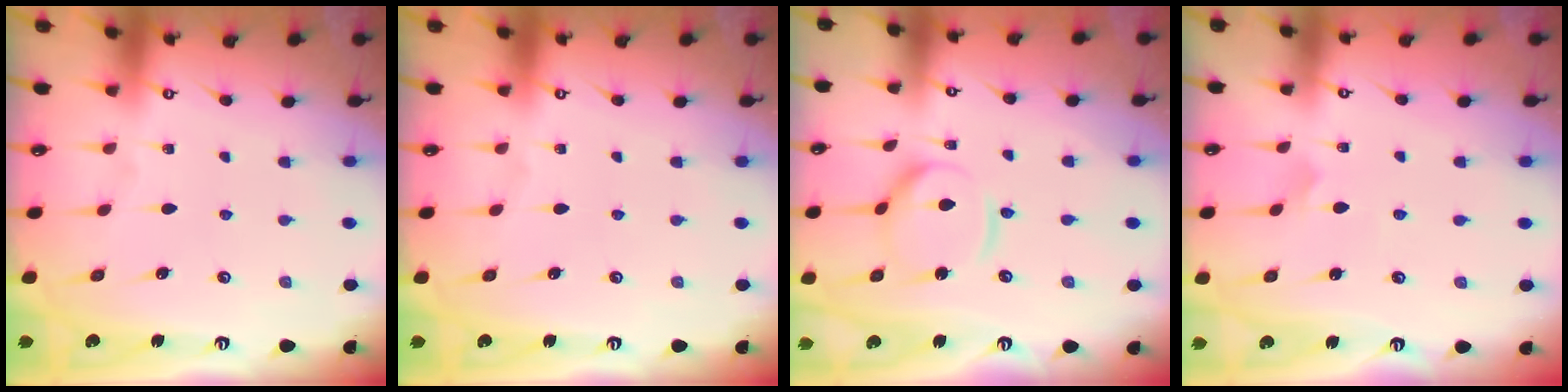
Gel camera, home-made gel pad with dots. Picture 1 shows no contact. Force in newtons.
{"total": 0.0}
{"total": 9.0, "press": 9.0, "slide": 0.9}
{"total": 2.7, "press": 2.7, "slide": 0.1}